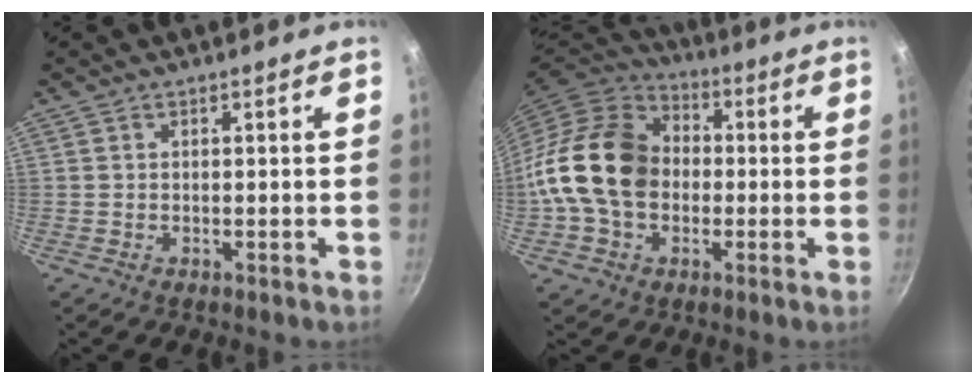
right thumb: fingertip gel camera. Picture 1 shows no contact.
{"total": 18.7, "force": [-0.8, 14.2, 12.1], "torque": [-0.201, 0.036, -0.028]}